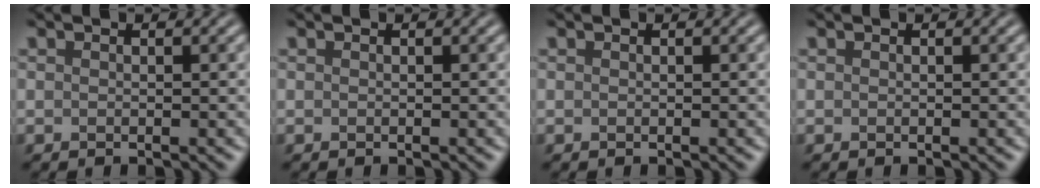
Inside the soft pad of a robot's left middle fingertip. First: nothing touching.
{"total": 0.0}
{"total": 0.0}
{"total": 0.0}